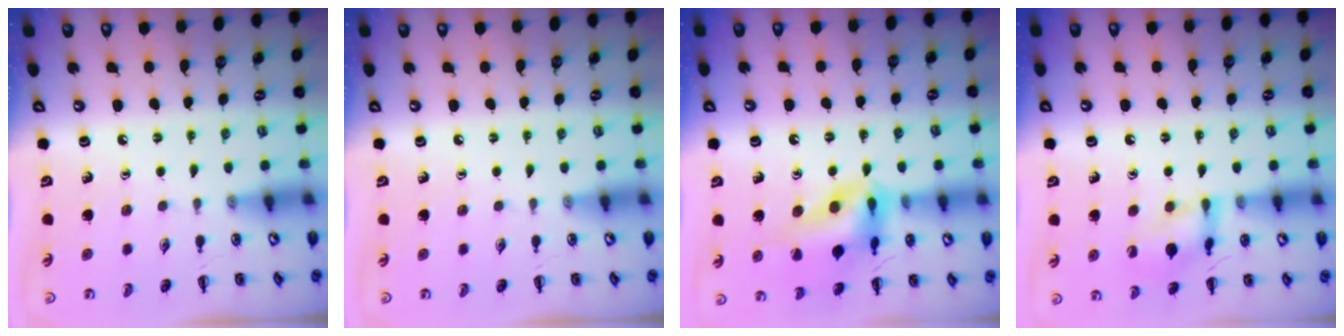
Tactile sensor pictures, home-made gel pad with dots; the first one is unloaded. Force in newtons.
{"total": 0.0}
{"total": 15.9, "press": 15.8, "slide": 1.7}
{"total": 13.1, "press": 13.0, "slide": 1.7}